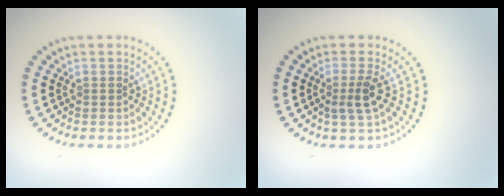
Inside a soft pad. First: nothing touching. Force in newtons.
{"total": 2.3, "press": 1.8, "slide": 1.4}